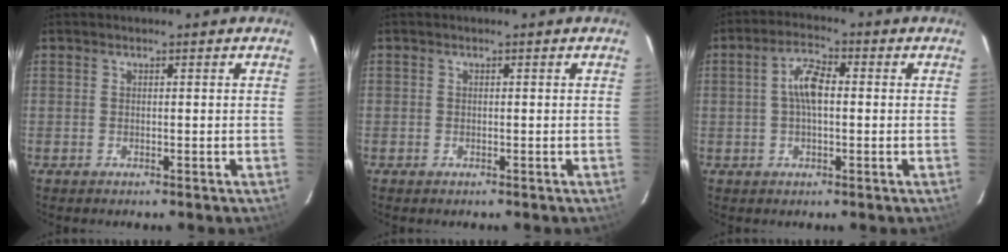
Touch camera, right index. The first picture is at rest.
{"total": 0.8, "force": [-0.4, 0.7, 0.0], "torque": [0.001, 0.000, -0.006]}
{"total": 5.6, "force": [0.2, 2.5, 5.1], "torque": [-0.101, 0.016, 0.002]}